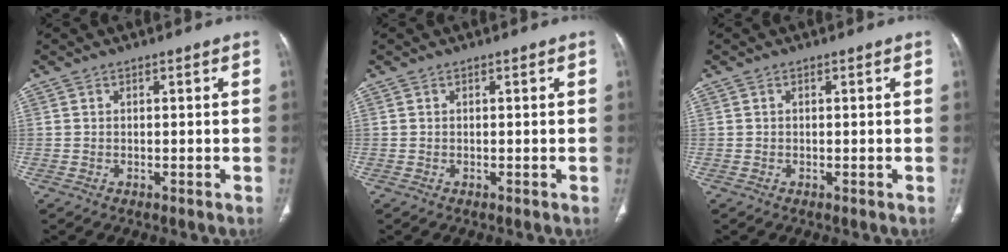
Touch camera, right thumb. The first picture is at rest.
{"total": 0.0}
{"total": 0.0}